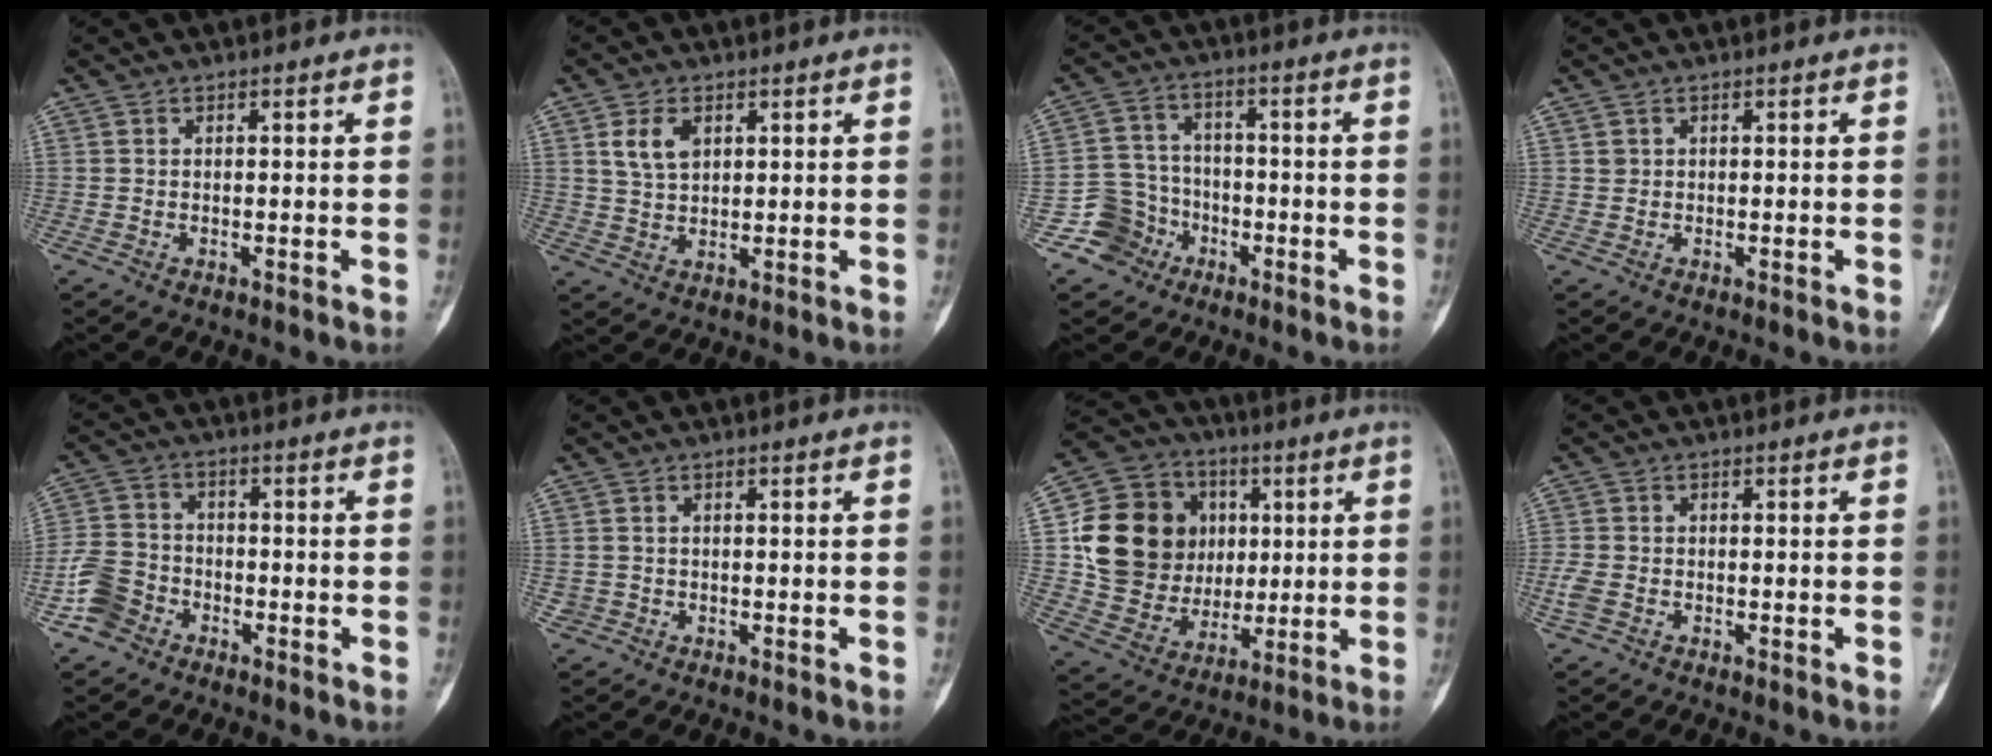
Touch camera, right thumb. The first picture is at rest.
{"total": 5.3, "force": [2.1, 3.4, 3.5], "torque": [-0.055, -0.008, 0.043]}
{"total": 7.7, "force": [-4.2, 6.4, 0.3], "torque": [0.034, 0.039, -0.080]}
{"total": 0.6, "force": [0.0, 0.6, 0.1], "torque": [0.004, 0.003, 0.001]}
{"total": 7.2, "force": [-3.9, 5.4, 2.7], "torque": [-0.044, 0.022, -0.084]}
{"total": 0.9, "force": [-0.3, 0.9, 0.0], "torque": [0.008, 0.005, -0.007]}
{"total": 20.3, "force": [3.2, 17.1, 10.4], "torque": [-0.157, 0.017, 0.076]}
{"total": 3.0, "force": [-1.2, 2.0, 1.9], "torque": [-0.051, 0.001, -0.024]}